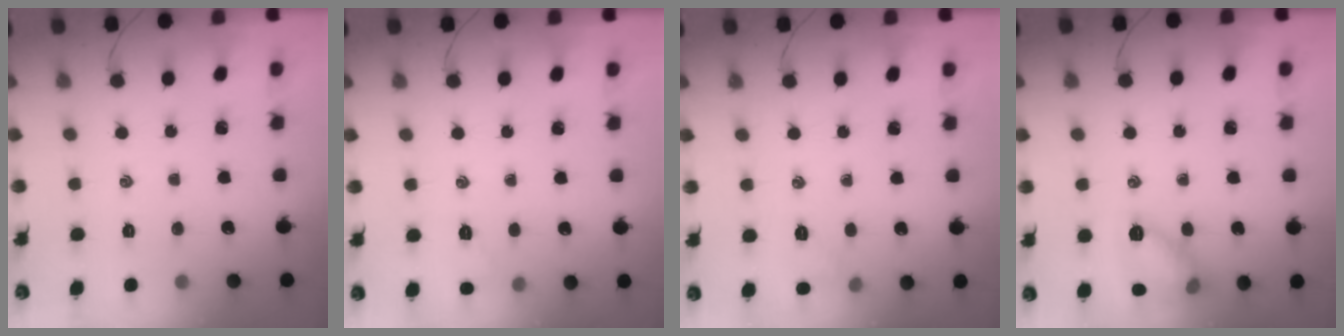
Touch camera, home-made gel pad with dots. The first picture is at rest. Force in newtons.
{"total": 4.9, "press": 4.7, "slide": 1.5}
{"total": 5.0, "press": 4.7, "slide": 1.7}
{"total": 11.7, "press": 11.7, "slide": 1.0}